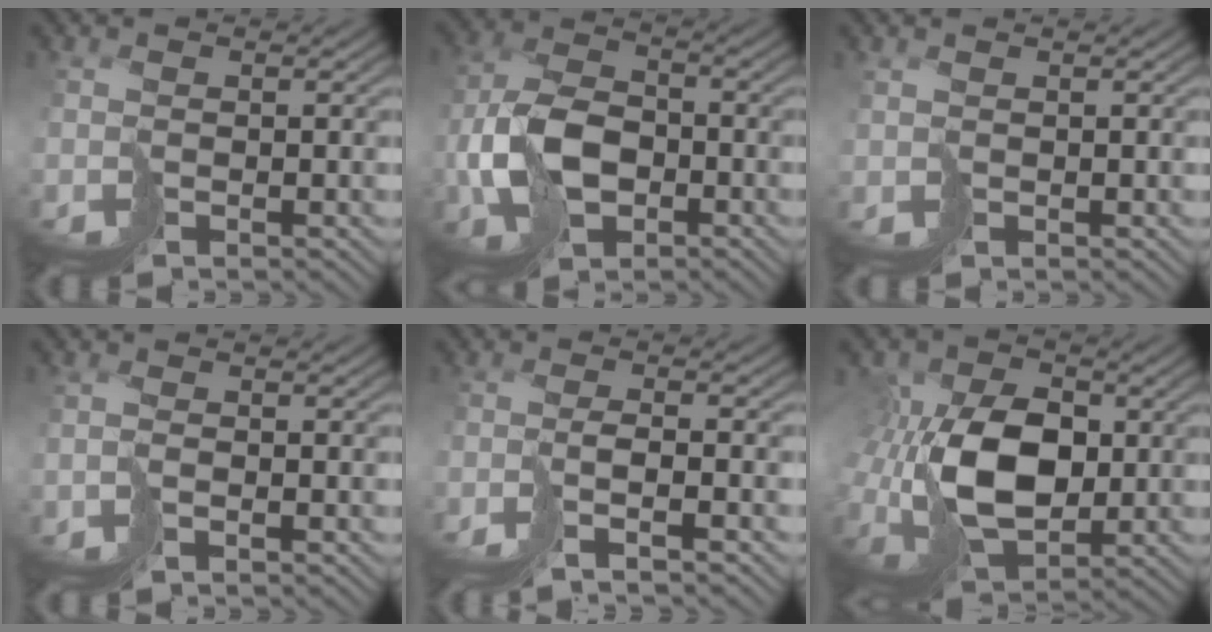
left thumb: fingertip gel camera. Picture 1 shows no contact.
{"total": 8.9, "force": [-1.9, 5.9, 6.4], "torque": [-0.157, -0.003, -0.048]}
{"total": 0.8, "force": [0.6, 0.4, 0.4], "torque": [-0.017, -0.005, 0.011]}
{"total": 0.5, "force": [0.1, -0.1, 0.5], "torque": [-0.013, 0.001, -0.007]}
{"total": 3.1, "force": [-1.9, -0.2, 2.5], "torque": [-0.027, 0.009, -0.044]}
{"total": 10.6, "force": [0.8, 6.8, 8.1], "torque": [-0.168, 0.003, 0.016]}